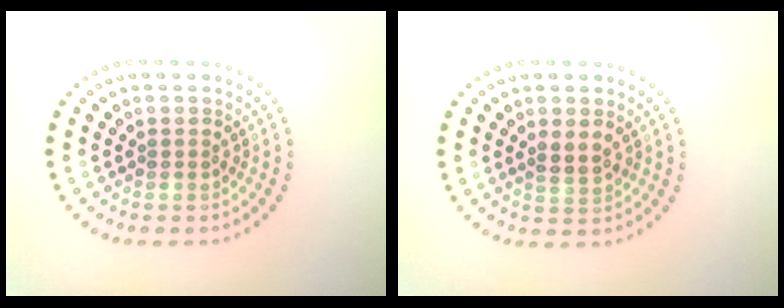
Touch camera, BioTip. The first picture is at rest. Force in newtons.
{"total": 1.7, "press": 1.6, "slide": 0.5}